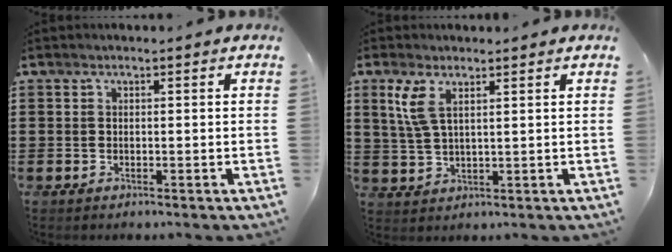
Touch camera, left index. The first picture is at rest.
{"total": 4.8, "force": [2.6, 1.7, 3.6], "torque": [-0.089, 0.002, 0.045]}